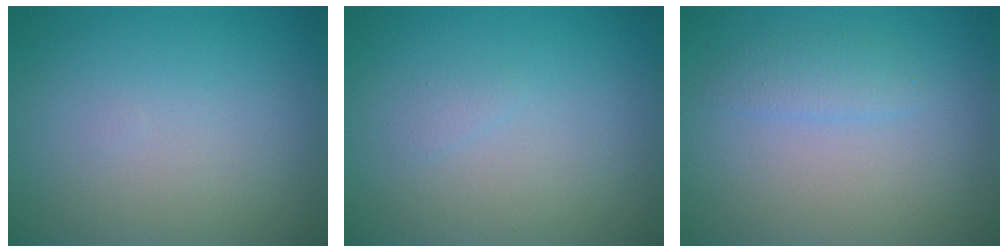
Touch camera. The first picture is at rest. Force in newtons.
{"total": 0.5, "press": 0.5, "slide": 0.0}
{"total": 1.5, "press": 1.5, "slide": 0.0}